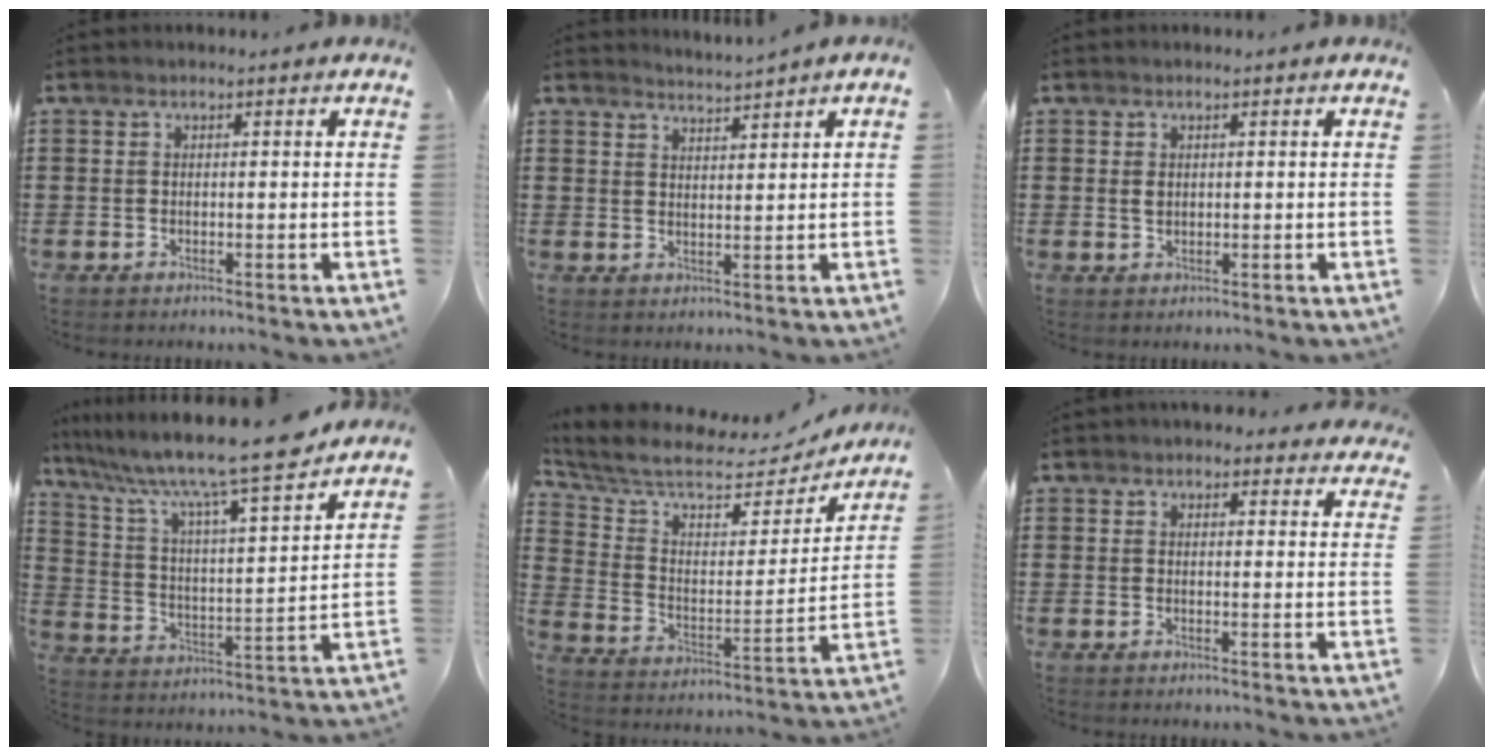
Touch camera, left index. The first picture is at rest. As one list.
[{"total": 2.3, "force": [2.2, -0.5, -0.2], "torque": [-0.002, -0.008, 0.042]}, {"total": 1.3, "force": [0.2, 1.0, 0.9], "torque": [-0.021, 0.005, 0.004]}, {"total": 11.6, "force": [9.7, 0.4, 6.3], "torque": [-0.152, -0.069, 0.156]}, {"total": 6.7, "force": [6.1, 1.8, 2.3], "torque": [-0.080, -0.046, 0.100]}, {"total": 2.9, "force": [2.8, 0.6, 0.5], "torque": [-0.009, -0.009, 0.052]}]